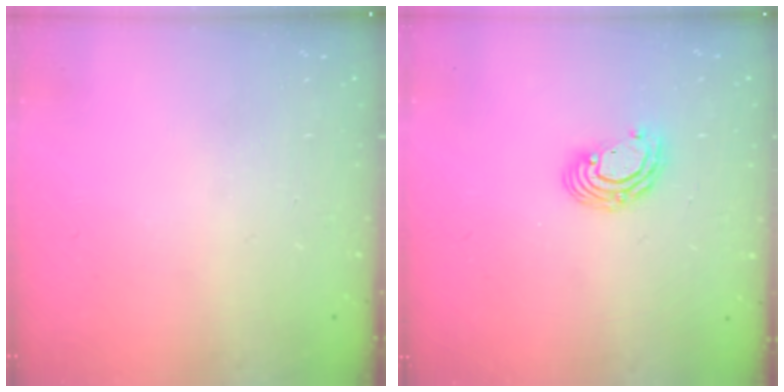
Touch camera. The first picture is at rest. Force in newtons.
{"total": 6.9, "press": 6.9, "slide": 0.8}